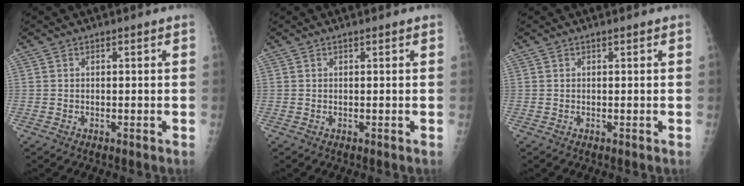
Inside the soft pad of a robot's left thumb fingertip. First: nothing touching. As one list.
[{"total": 0.0}, {"total": 0.0}]